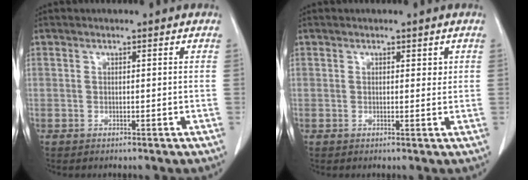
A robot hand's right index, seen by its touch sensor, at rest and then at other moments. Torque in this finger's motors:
{"motor_torque": [-0.21, 0.08, 0.03, -0.01]}